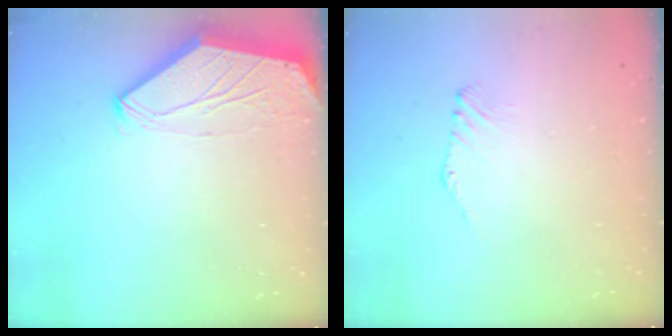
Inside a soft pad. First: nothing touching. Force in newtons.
{"total": 0.6, "press": 0.5, "slide": 0.3}